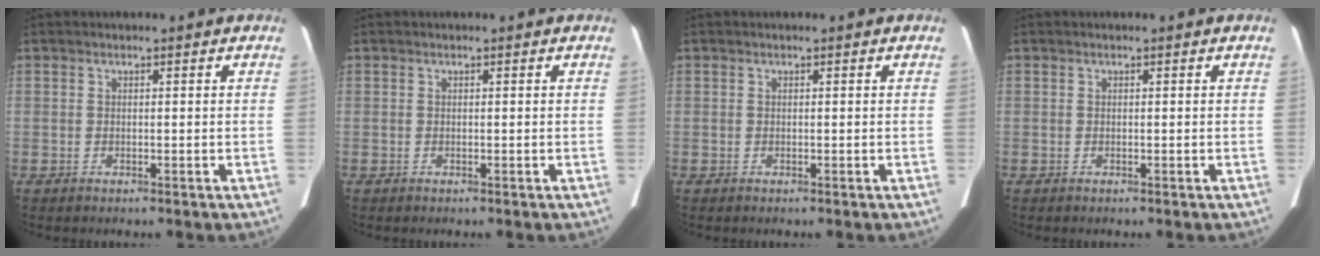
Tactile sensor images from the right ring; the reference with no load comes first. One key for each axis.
{"total": 0.0}
{"total": 0.0}
{"total": 0.0}